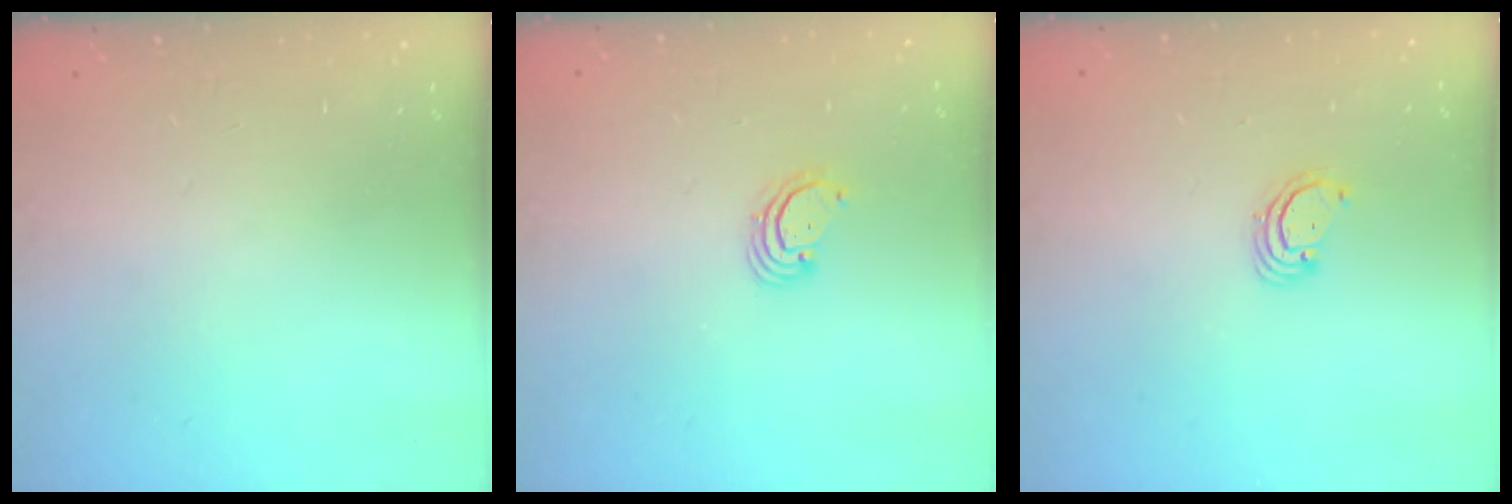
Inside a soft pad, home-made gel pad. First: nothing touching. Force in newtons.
{"total": 2.7, "press": 2.7, "slide": 0.3}
{"total": 2.8, "press": 2.8, "slide": 0.2}